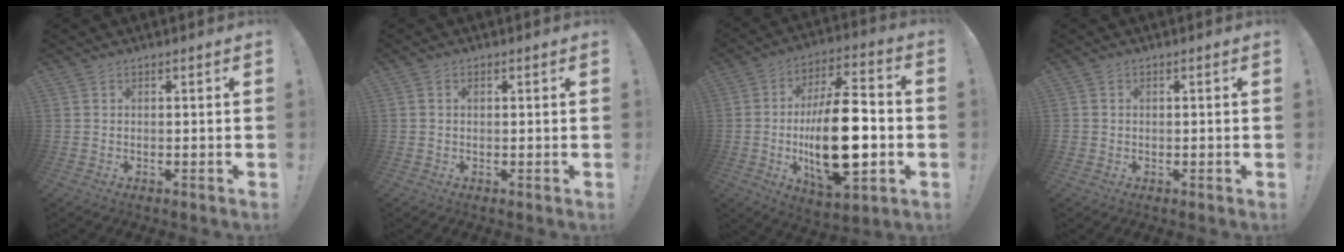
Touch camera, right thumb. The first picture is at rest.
{"total": 0.8, "force": [0.2, 0.5, 0.6], "torque": [-0.009, 0.001, 0.003]}
{"total": 24.2, "force": [-2.6, 10.6, 21.6], "torque": [-0.380, 0.002, -0.039]}
{"total": 1.3, "force": [0.2, 1.3, 0.0], "torque": [0.000, 0.005, 0.003]}